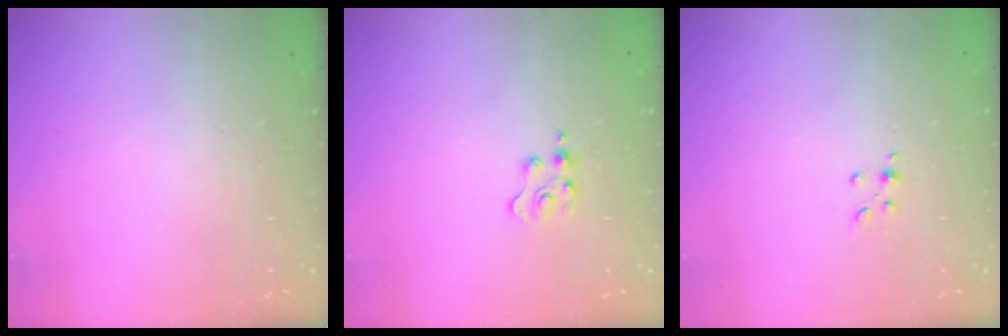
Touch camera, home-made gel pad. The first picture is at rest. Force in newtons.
{"total": 2.8, "press": 2.8, "slide": 0.4}
{"total": 3.3, "press": 3.1, "slide": 1.1}